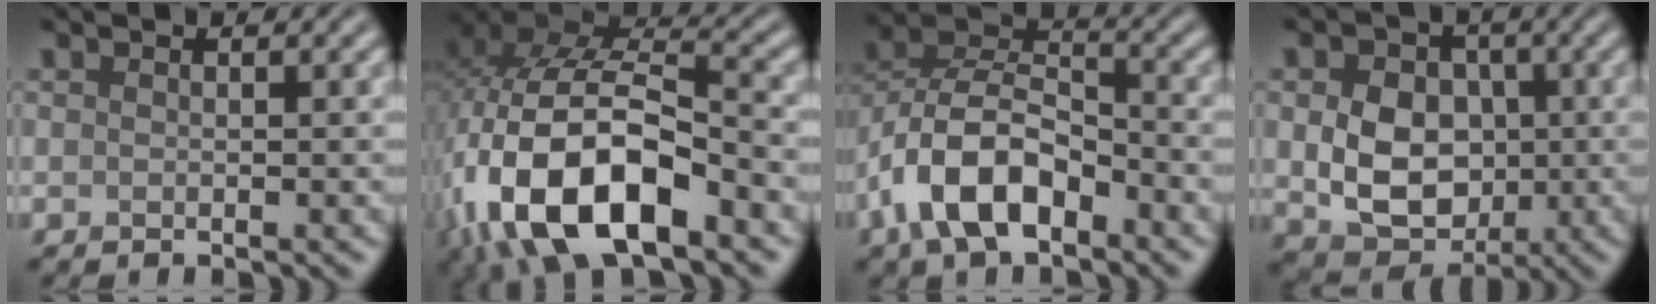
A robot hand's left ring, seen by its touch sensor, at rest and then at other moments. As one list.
[{"total": 15.4, "force": [-6.2, 7.4, 12.0], "torque": [-0.240, -0.006, -0.117]}, {"total": 8.6, "force": [-4.1, 4.5, 6.0], "torque": [-0.113, 0.011, -0.089]}, {"total": 7.4, "force": [-0.1, 5.8, 4.5], "torque": [-0.085, -0.012, 0.001]}]